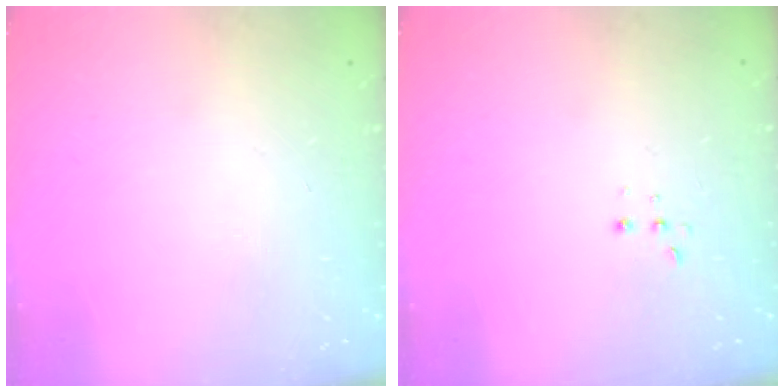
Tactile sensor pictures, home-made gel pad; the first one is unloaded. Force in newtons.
{"total": 2.2, "press": 2.2, "slide": 0.5}